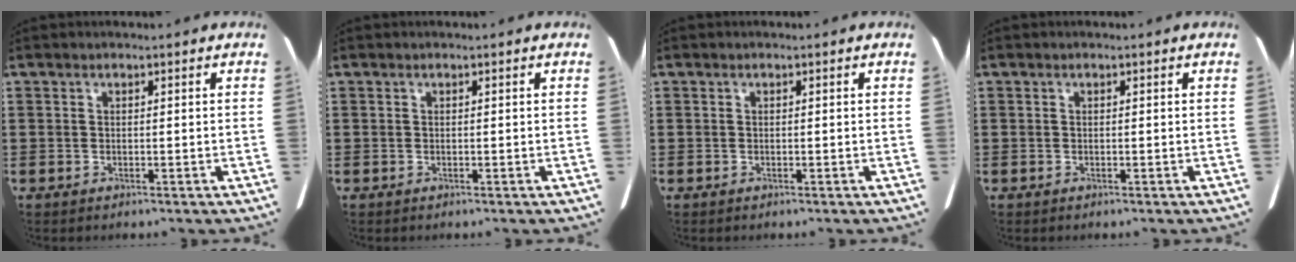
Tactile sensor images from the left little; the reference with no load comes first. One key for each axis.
{"total": 0.0}
{"total": 0.0}
{"total": 0.0}